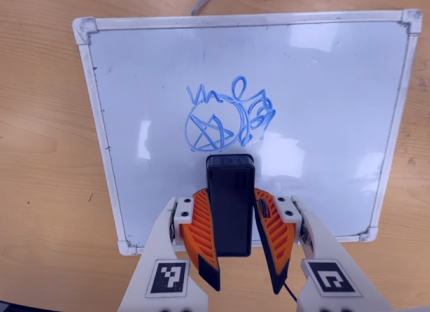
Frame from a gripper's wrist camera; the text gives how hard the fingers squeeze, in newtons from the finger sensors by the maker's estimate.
{"total": 9.2, "left": 7.9, "right": 10.4}